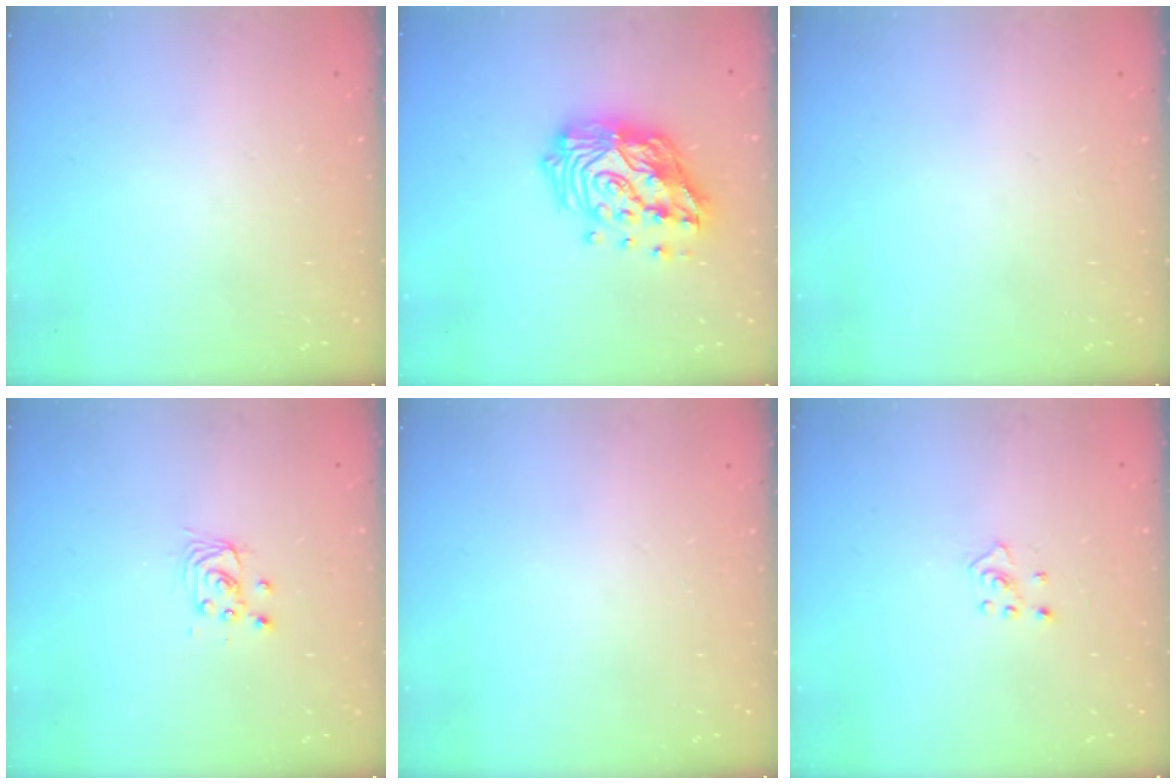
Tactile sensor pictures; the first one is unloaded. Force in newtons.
{"total": 18.5, "press": 18.4, "slide": 2.2}
{"total": 0.0}
{"total": 2.7, "press": 2.7, "slide": 0.2}
{"total": 0.0}
{"total": 2.4, "press": 2.4, "slide": 0.5}